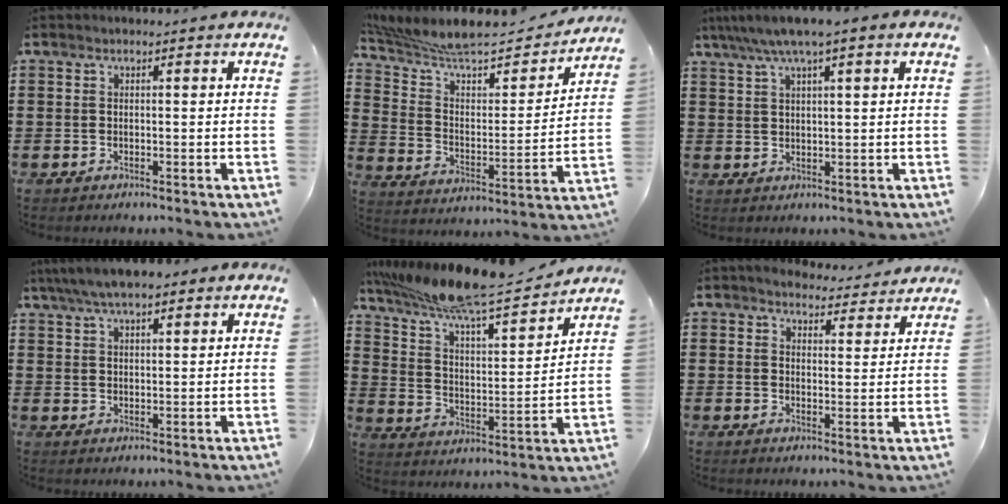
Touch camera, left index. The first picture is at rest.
{"total": 8.4, "force": [7.5, 1.6, 3.3], "torque": [-0.101, -0.055, 0.125]}
{"total": 3.9, "force": [2.2, 0.2, 3.2], "torque": [-0.065, 0.002, 0.037]}
{"total": 5.1, "force": [3.9, 1.4, 2.9], "torque": [-0.065, 0.000, 0.072]}
{"total": 10.9, "force": [9.4, 0.6, 5.5], "torque": [-0.142, -0.060, 0.159]}
{"total": 4.3, "force": [4.2, 0.8, 0.6], "torque": [-0.020, -0.021, 0.075]}